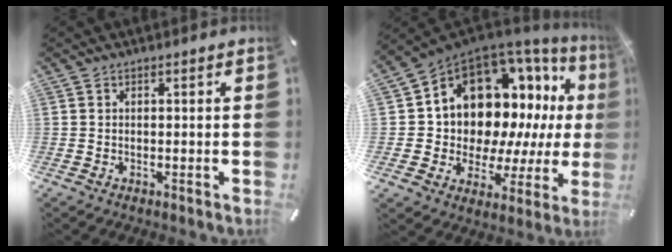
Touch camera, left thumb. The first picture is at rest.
{"total": 16.2, "force": [5.7, 12.1, 9.2], "torque": [-0.155, -0.072, 0.110]}